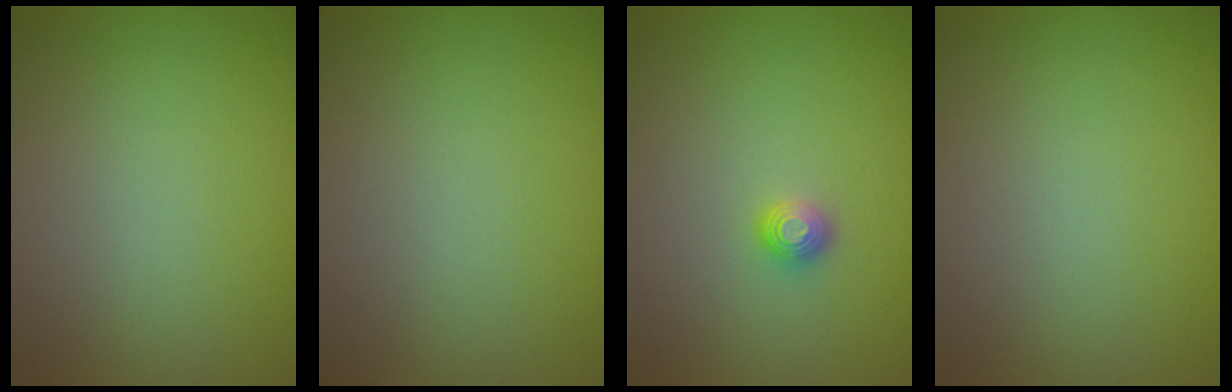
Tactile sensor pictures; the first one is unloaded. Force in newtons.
{"total": 0.0}
{"total": 1.1, "press": 1.1, "slide": 0.1}
{"total": 0.0}